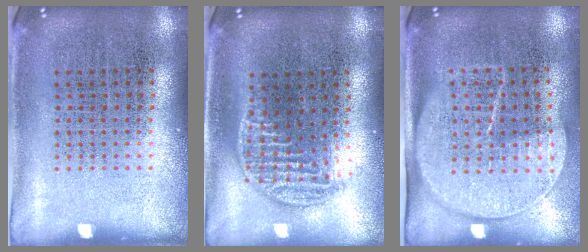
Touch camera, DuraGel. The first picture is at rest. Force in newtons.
{"total": 1.3, "press": 1.1, "slide": 0.7}
{"total": 1.8, "press": 1.5, "slide": 1.0}